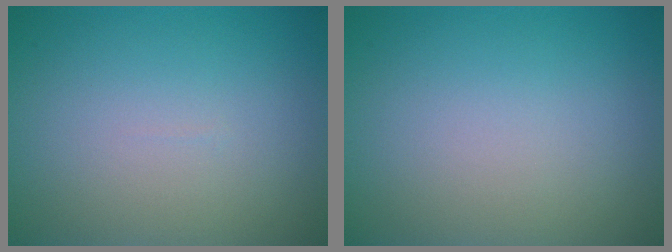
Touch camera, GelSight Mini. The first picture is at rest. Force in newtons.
{"total": 0.0}